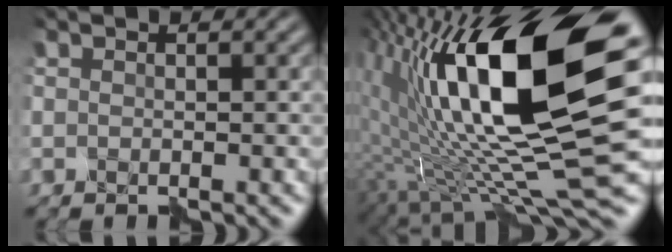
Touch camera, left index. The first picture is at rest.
{"total": 16.8, "force": [3.7, 4.6, 15.7], "torque": [-0.267, -0.013, 0.070]}